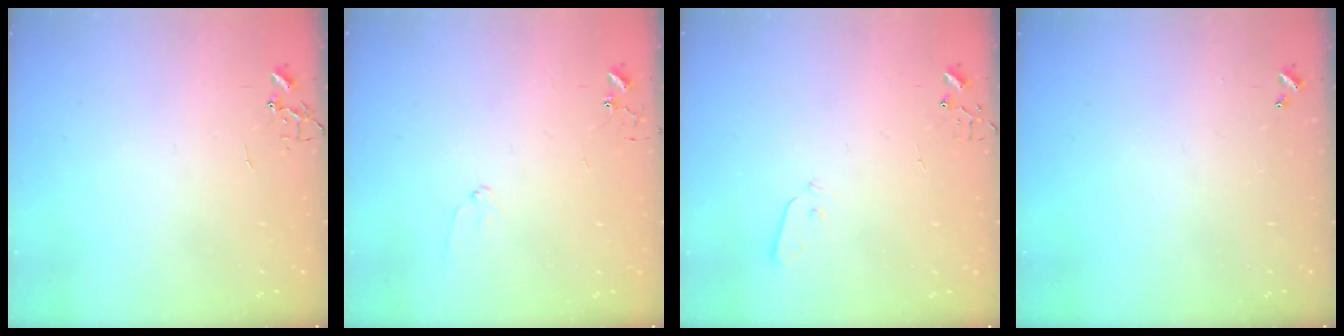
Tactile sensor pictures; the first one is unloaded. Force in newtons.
{"total": 6.6, "press": 6.6, "slide": 0.8}
{"total": 3.0, "press": 2.9, "slide": 0.7}
{"total": 0.0}